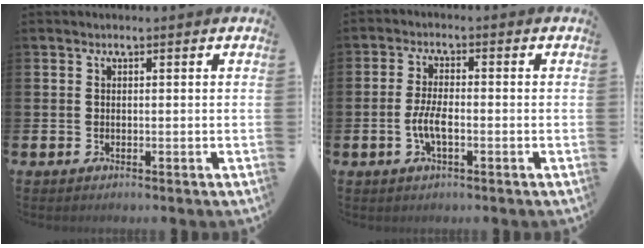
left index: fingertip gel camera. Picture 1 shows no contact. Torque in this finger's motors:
{"motor_torque": [1.01, 0.31, 0.11, 0.09]}